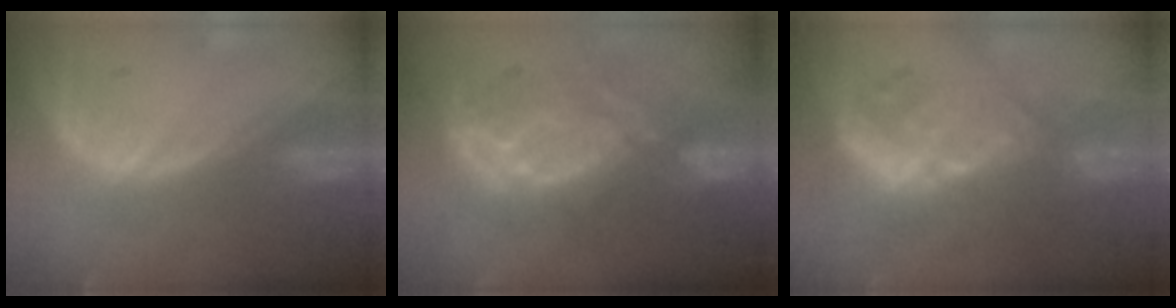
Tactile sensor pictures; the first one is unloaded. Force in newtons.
{"total": 9.4, "press": 9.4, "slide": 0.6}
{"total": 9.6, "press": 8.5, "slide": 4.4}